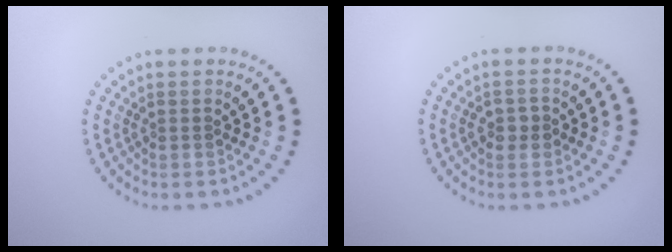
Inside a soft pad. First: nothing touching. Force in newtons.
{"total": 1.6, "press": 1.6, "slide": 0.2}